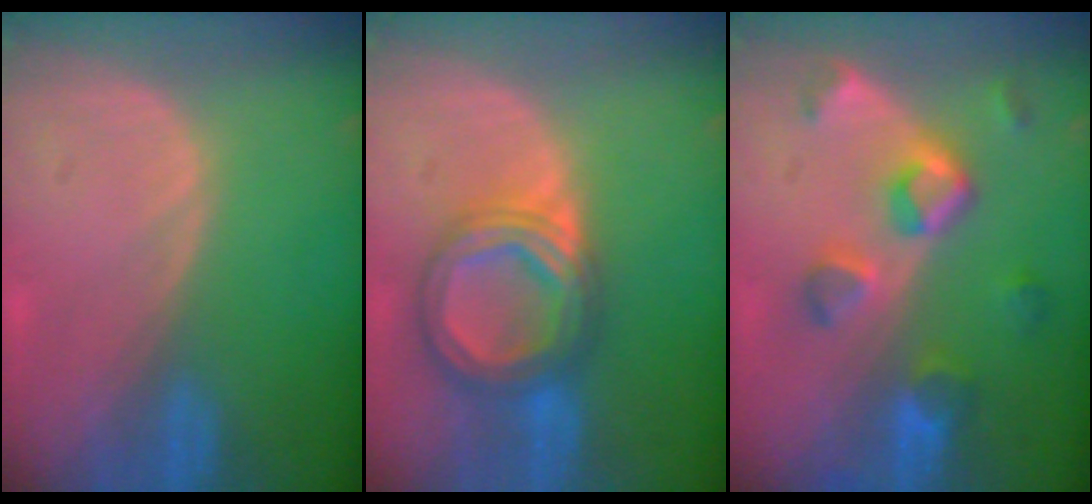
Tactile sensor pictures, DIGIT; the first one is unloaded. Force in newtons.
{"total": 8.1, "press": 8.0, "slide": 0.6}
{"total": 7.8, "press": 7.1, "slide": 3.1}